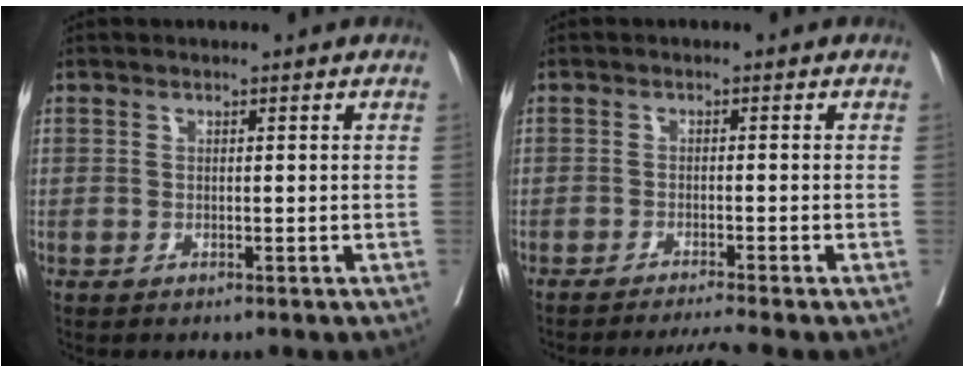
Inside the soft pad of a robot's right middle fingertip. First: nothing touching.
{"total": 3.9, "force": [-3.3, -1.7, 1.1], "torque": [-0.014, -0.011, -0.055]}